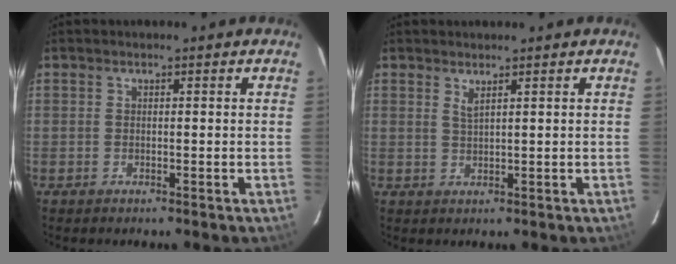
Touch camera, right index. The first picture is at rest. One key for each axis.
{"total": 1.5, "fx": 1.1, "fy": 0.0, "fz": 1.0, "tx": -0.021, "ty": -0.002, "tz": 0.019}